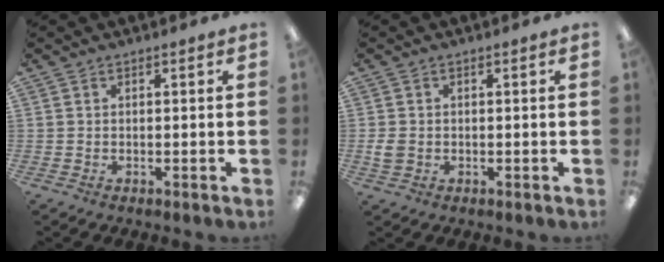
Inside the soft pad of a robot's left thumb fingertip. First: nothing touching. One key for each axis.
{"total": 2.7, "fx": -0.2, "fy": 2.1, "fz": 1.6, "tx": -0.037, "ty": 0.004, "tz": -0.007}